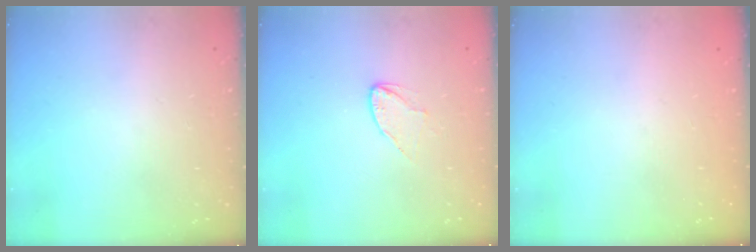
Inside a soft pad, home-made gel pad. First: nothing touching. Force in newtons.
{"total": 5.1, "press": 5.1, "slide": 0.2}
{"total": 0.0}